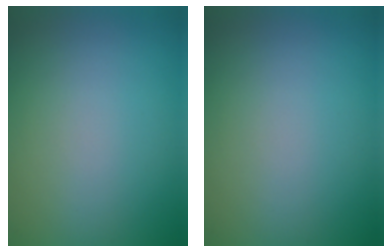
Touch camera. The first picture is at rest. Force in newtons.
{"total": 0.0}